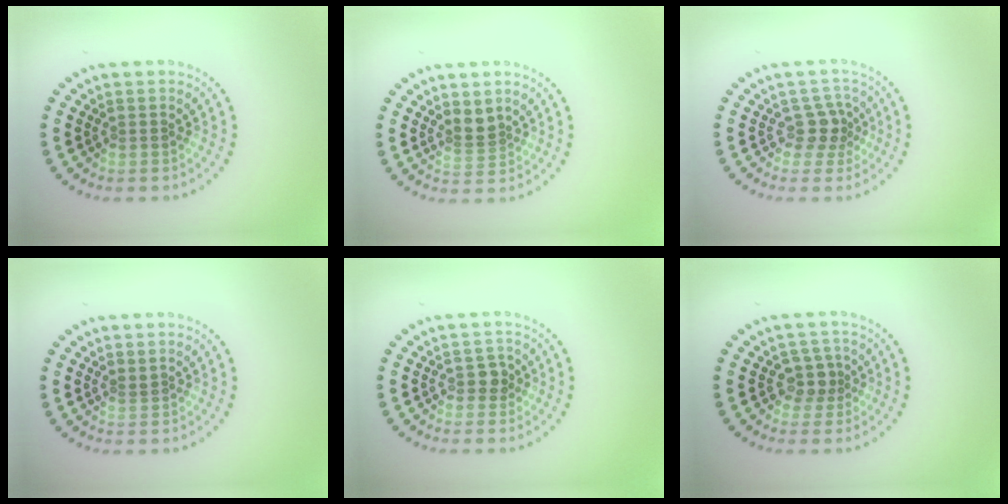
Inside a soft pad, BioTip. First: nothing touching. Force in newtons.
{"total": 2.0, "press": 1.6, "slide": 1.2}
{"total": 2.4, "press": 1.8, "slide": 1.6}
{"total": 0.6, "press": 0.3, "slide": 0.5}
{"total": 1.3, "press": 1.2, "slide": 0.3}
{"total": 2.1, "press": 1.6, "slide": 1.3}